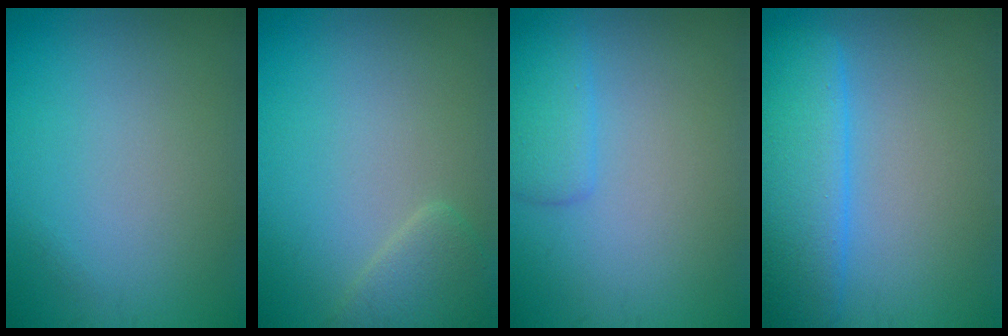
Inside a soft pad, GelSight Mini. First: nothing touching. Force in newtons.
{"total": 2.3, "press": 2.3, "slide": 0.2}
{"total": 2.4, "press": 2.4, "slide": 0.1}
{"total": 7.0, "press": 7.0, "slide": 0.2}